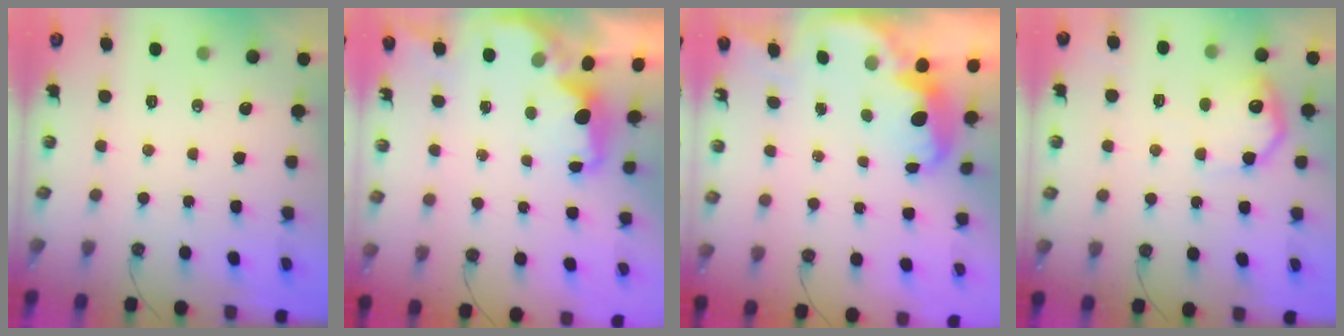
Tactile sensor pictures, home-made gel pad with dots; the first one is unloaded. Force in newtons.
{"total": 2.2, "press": 2.0, "slide": 0.8}
{"total": 4.8, "press": 4.8, "slide": 0.6}
{"total": 12.2, "press": 12.2, "slide": 0.4}